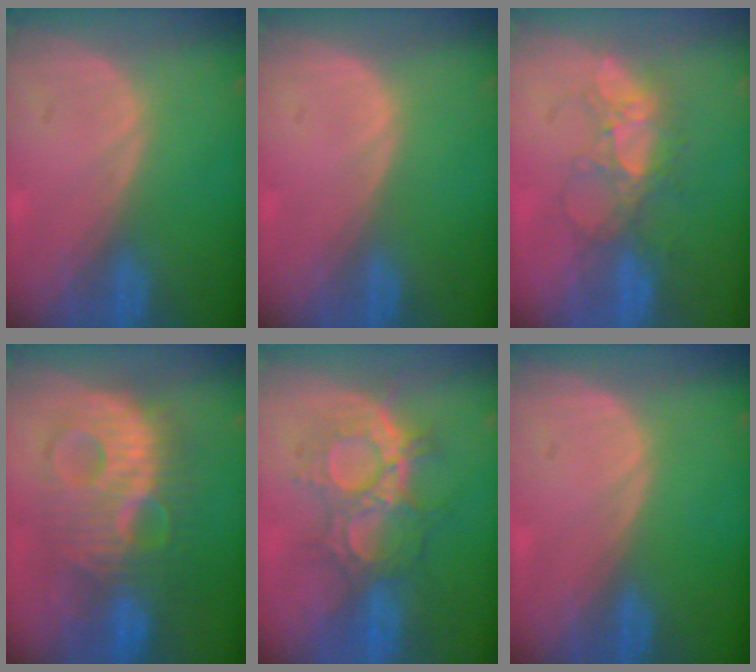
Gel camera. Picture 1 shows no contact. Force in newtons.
{"total": 0.0}
{"total": 6.0, "press": 5.8, "slide": 1.6}
{"total": 10.9, "press": 10.9, "slide": 0.5}
{"total": 8.8, "press": 8.8, "slide": 0.9}
{"total": 0.0}